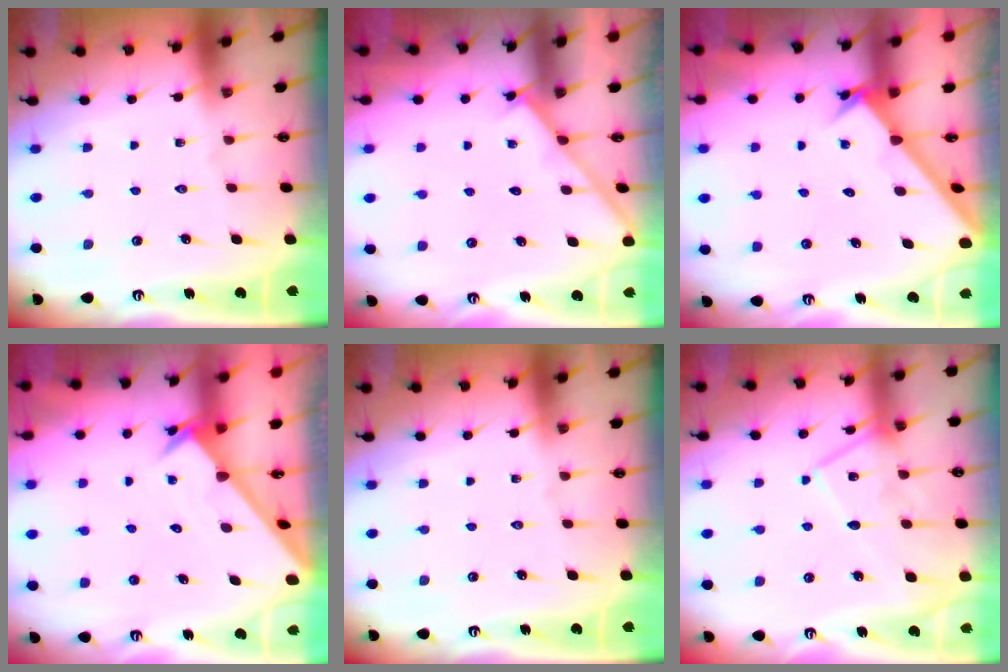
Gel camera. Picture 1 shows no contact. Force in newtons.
{"total": 2.0, "press": 1.9, "slide": 0.3}
{"total": 2.2, "press": 2.2, "slide": 0.2}
{"total": 2.0, "press": 2.0, "slide": 0.1}
{"total": 0.0}
{"total": 13.4, "press": 13.4, "slide": 1.3}